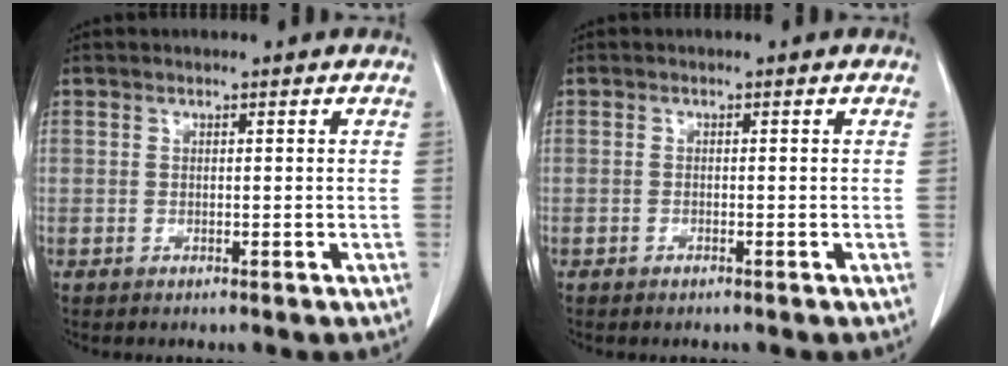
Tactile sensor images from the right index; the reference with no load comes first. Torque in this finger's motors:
{"motor_torque": [0.14, -0.11, 0.01, 0.01]}